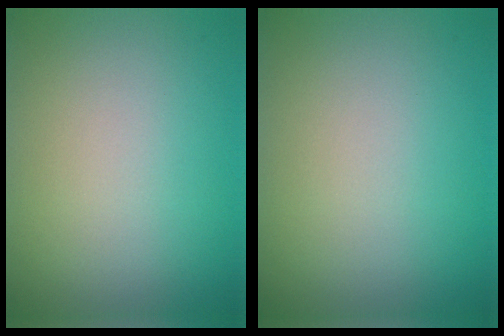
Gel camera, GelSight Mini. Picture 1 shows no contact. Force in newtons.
{"total": 0.0}